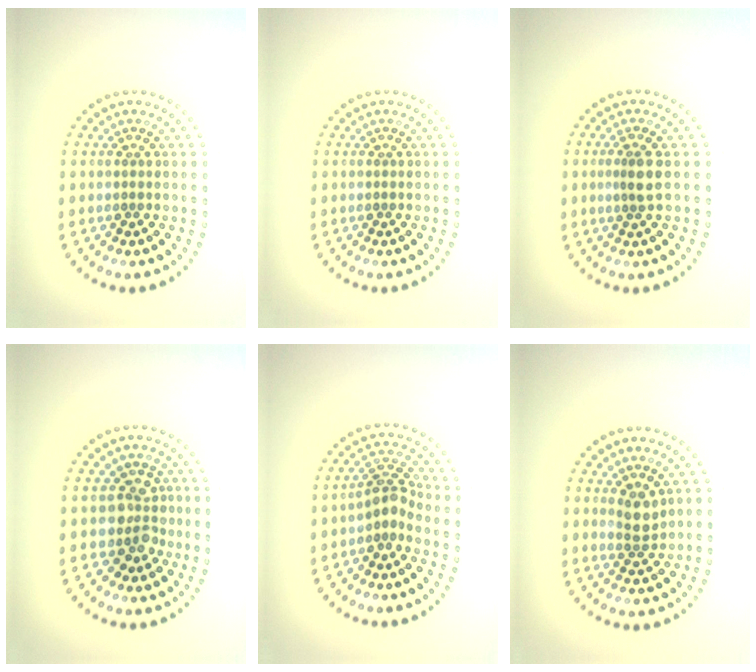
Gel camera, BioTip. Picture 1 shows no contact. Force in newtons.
{"total": 0.0}
{"total": 1.5, "press": 1.2, "slide": 0.9}
{"total": 3.0, "press": 2.7, "slide": 1.4}
{"total": 2.6, "press": 2.1, "slide": 1.6}
{"total": 2.0, "press": 1.7, "slide": 1.0}